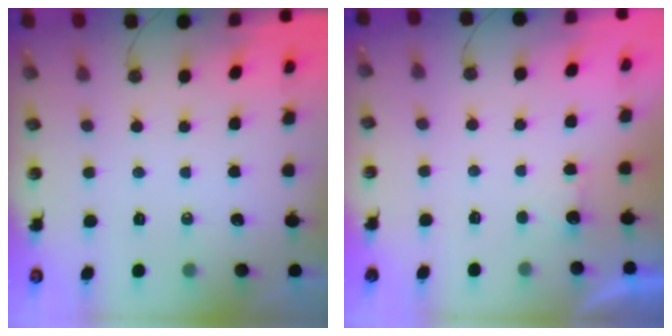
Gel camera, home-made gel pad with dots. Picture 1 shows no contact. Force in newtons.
{"total": 1.0, "press": 0.7, "slide": 0.7}